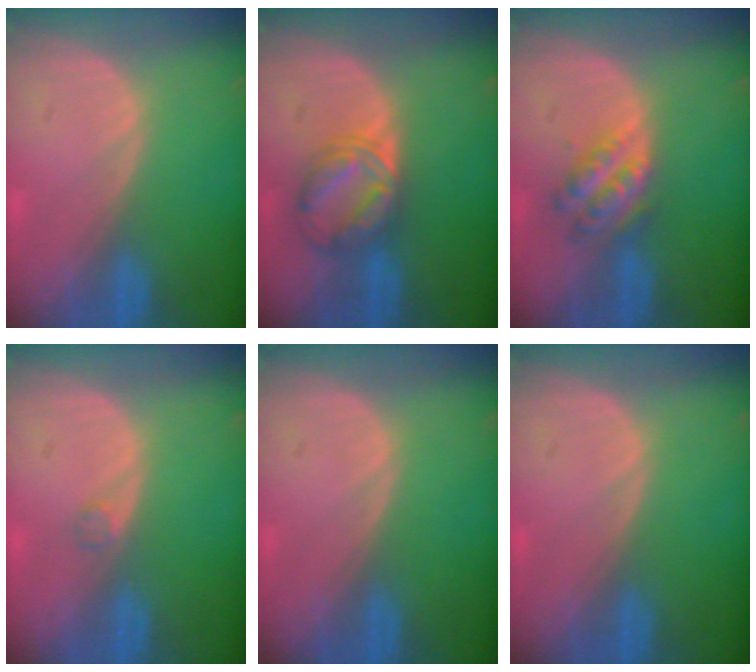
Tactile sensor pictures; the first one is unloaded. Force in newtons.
{"total": 6.3, "press": 6.3, "slide": 0.3}
{"total": 5.4, "press": 5.0, "slide": 2.2}
{"total": 0.9, "press": 0.9, "slide": 0.1}
{"total": 0.0}
{"total": 0.0}